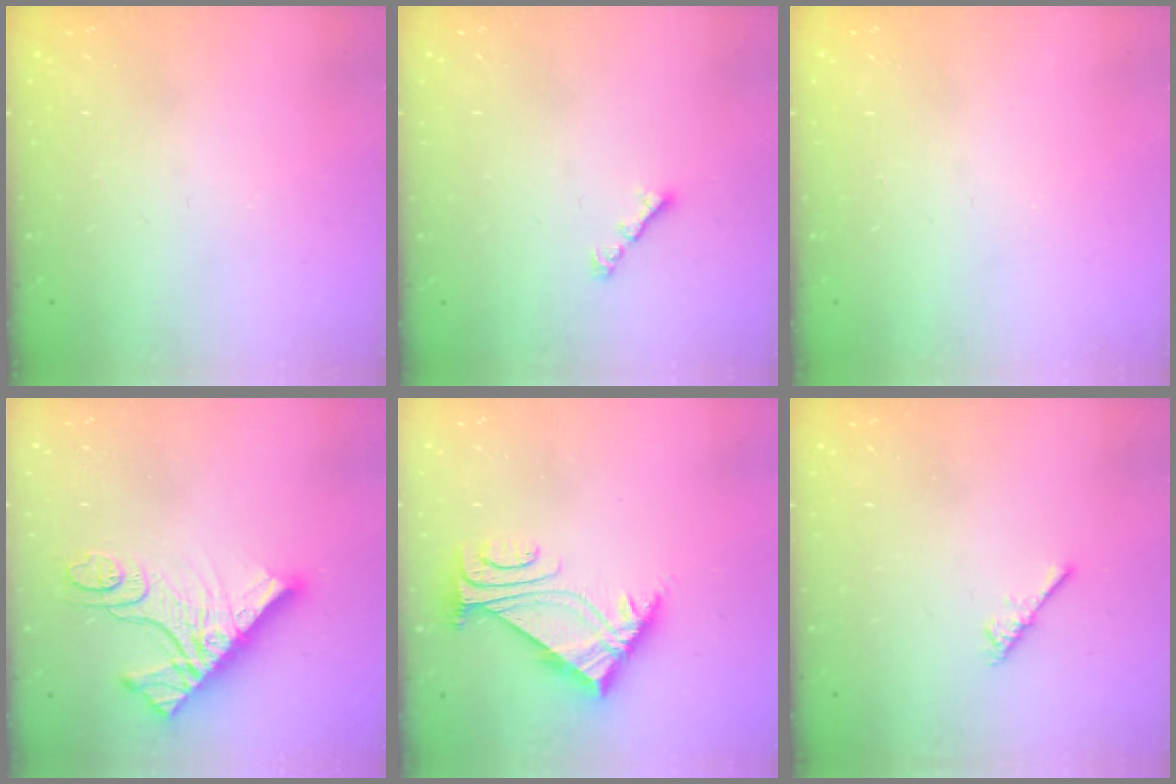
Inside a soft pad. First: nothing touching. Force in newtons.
{"total": 1.9, "press": 1.8, "slide": 0.6}
{"total": 0.0}
{"total": 14.8, "press": 14.7, "slide": 1.5}
{"total": 5.5, "press": 5.3, "slide": 1.1}
{"total": 2.2, "press": 2.1, "slide": 0.5}